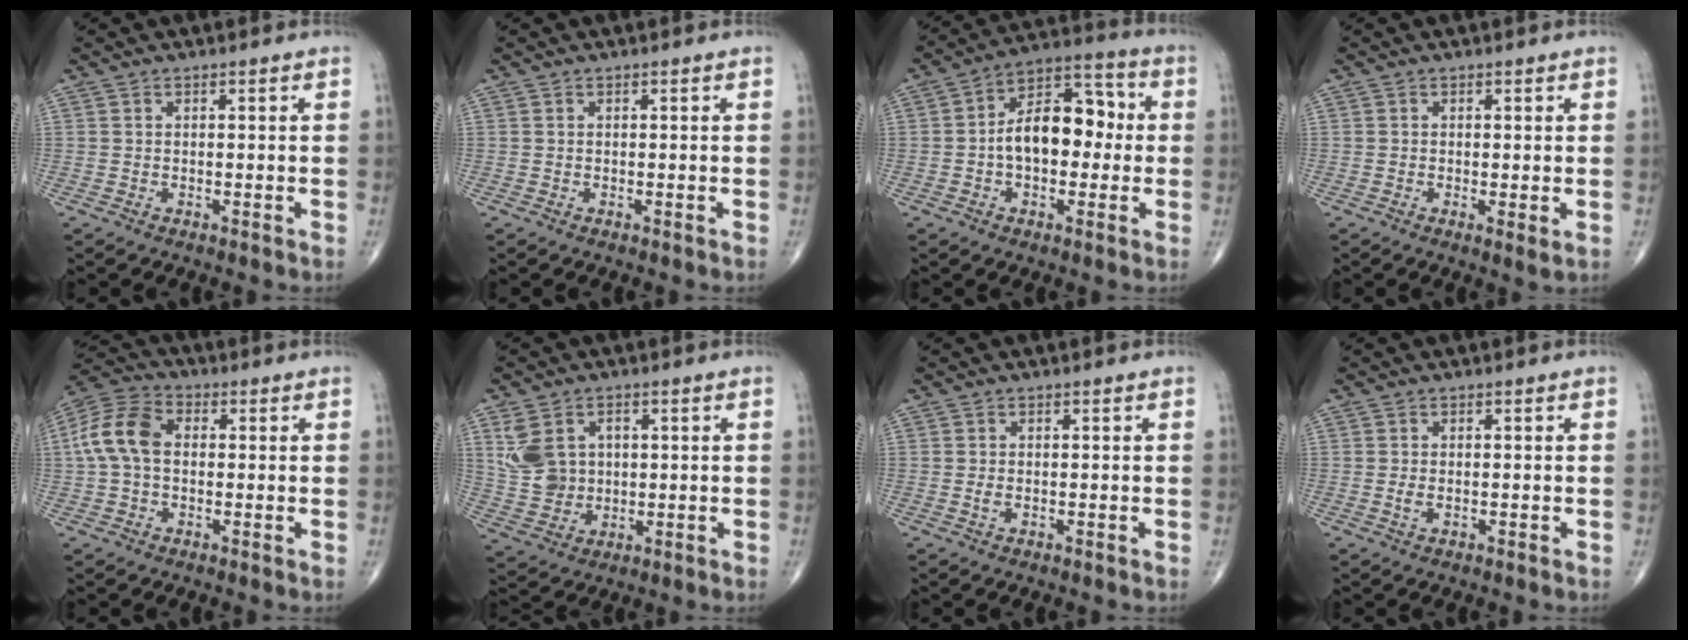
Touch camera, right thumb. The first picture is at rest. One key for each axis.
{"total": 0.0}
{"total": 13.7, "fx": -0.3, "fy": 8.5, "fz": 10.8, "tx": -0.144, "ty": 0.040, "tz": -0.015}
{"total": 1.9, "fx": -0.1, "fy": 0.5, "fz": 1.8, "tx": -0.037, "ty": -0.010, "tz": -0.006}
{"total": 10.5, "fx": 0.5, "fy": 7.1, "fz": 7.8, "tx": -0.163, "ty": 0.032, "tz": 0.000}
{"total": 8.7, "fx": 2.2, "fy": 6.9, "fz": 4.8, "tx": -0.077, "ty": -0.001, "tz": 0.056}
{"total": 1.1, "fx": -0.2, "fy": 0.6, "fz": 0.8, "tx": -0.020, "ty": 0.000, "tz": -0.004}
{"total": 1.4, "fx": -0.3, "fy": 0.8, "fz": 1.1, "tx": -0.026, "ty": 0.000, "tz": -0.005}